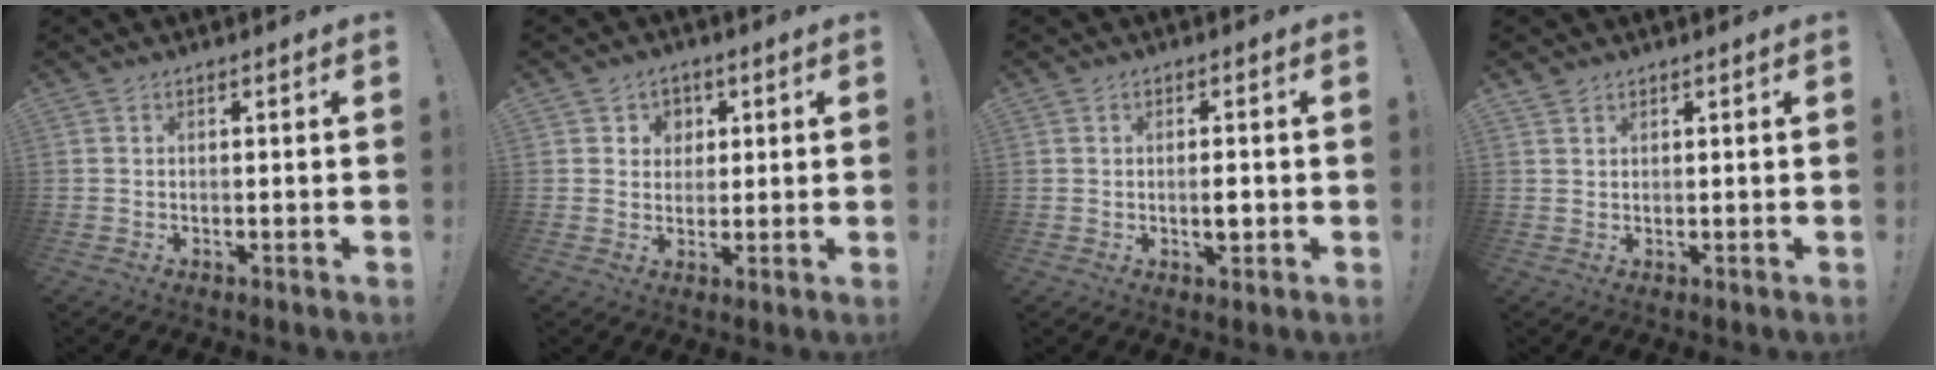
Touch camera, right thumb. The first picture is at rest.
{"total": 4.8, "force": [1.5, 4.6, 0.5], "torque": [-0.008, -0.011, 0.028]}
{"total": 3.8, "force": [-0.5, 2.9, 2.4], "torque": [-0.024, 0.002, -0.011]}
{"total": 2.4, "force": [2.0, 1.4, 0.2], "torque": [0.003, -0.014, 0.035]}